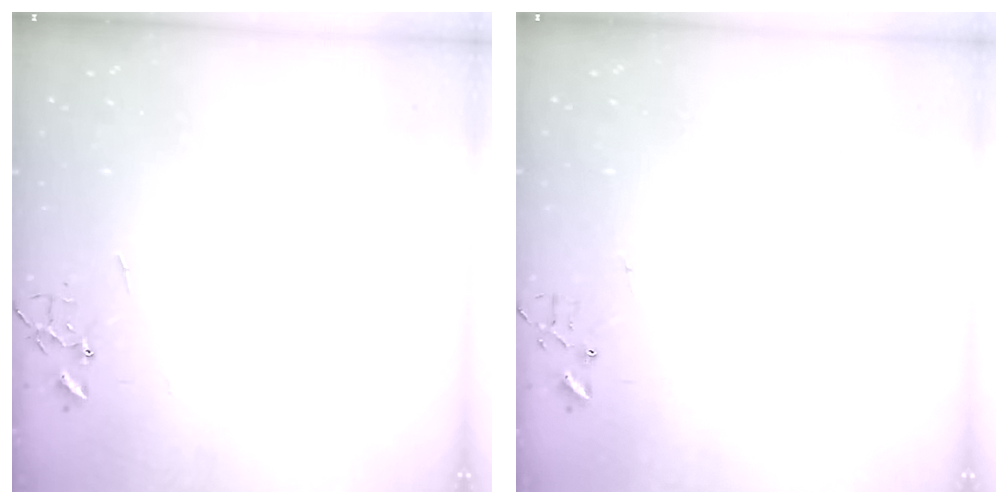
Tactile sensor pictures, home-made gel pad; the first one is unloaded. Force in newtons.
{"total": 2.1, "press": 2.1, "slide": 0.3}